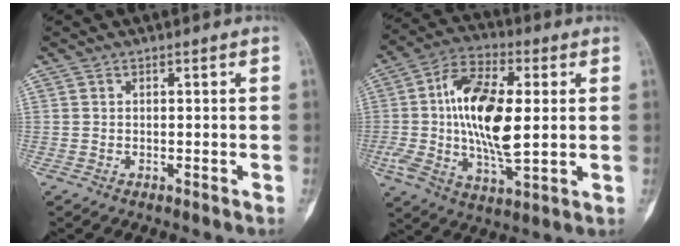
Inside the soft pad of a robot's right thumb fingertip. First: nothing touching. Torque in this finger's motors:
{"motor_torque": [2.00, 2.15, 2.01, -0.01, 0.55]}